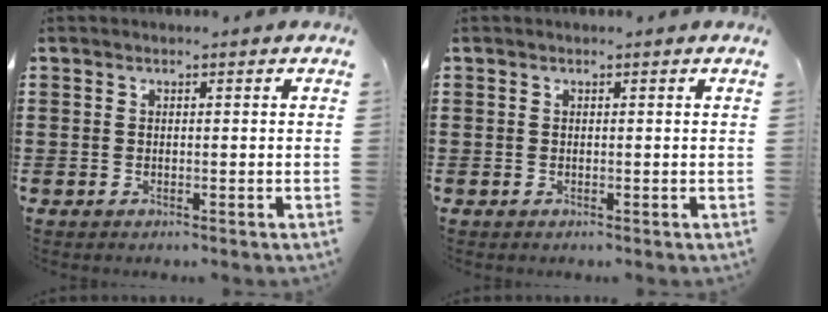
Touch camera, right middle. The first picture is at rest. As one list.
[{"total": 0.0}]